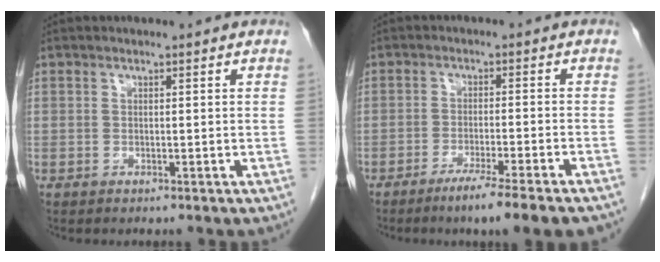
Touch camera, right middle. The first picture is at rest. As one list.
[{"total": 8.8, "force": [-6.5, -0.6, 6.0], "torque": [-0.076, -0.018, -0.095]}]